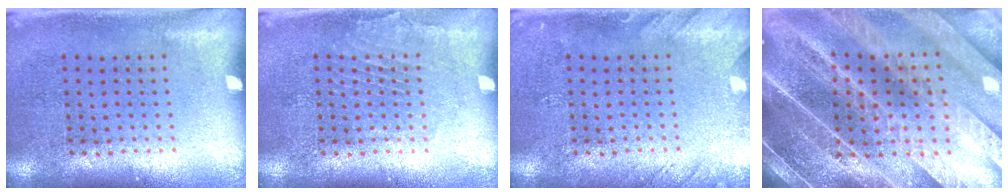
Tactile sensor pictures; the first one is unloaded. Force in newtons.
{"total": 1.2, "press": 1.1, "slide": 0.1}
{"total": 1.5, "press": 1.5, "slide": 0.2}
{"total": 5.5, "press": 4.7, "slide": 2.9}